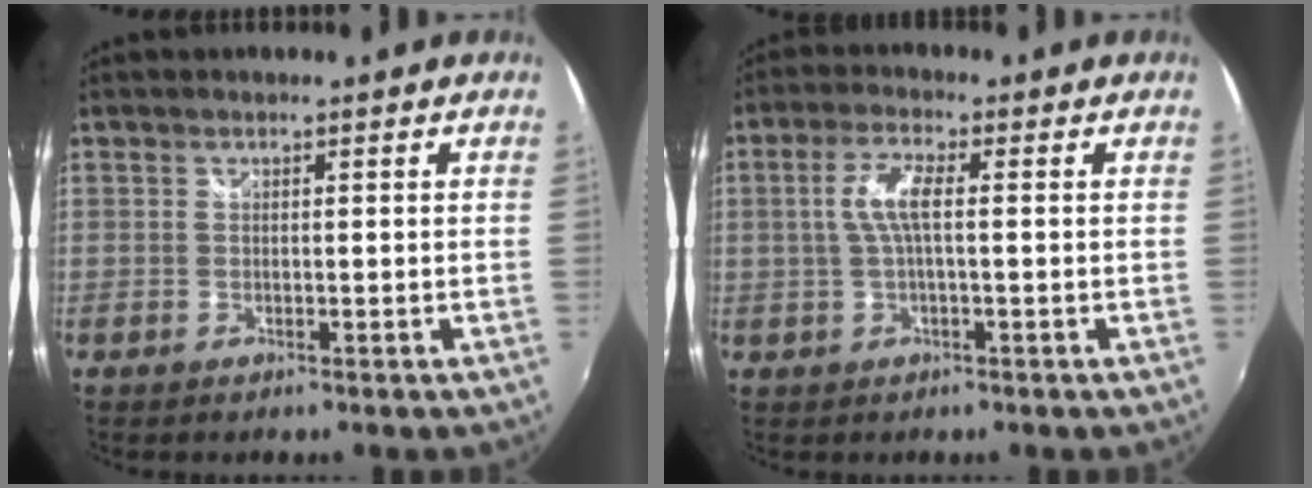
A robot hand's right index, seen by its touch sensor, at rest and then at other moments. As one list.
[{"total": 5.5, "force": [0.3, 1.3, 5.3], "torque": [-0.105, 0.006, 0.008]}]